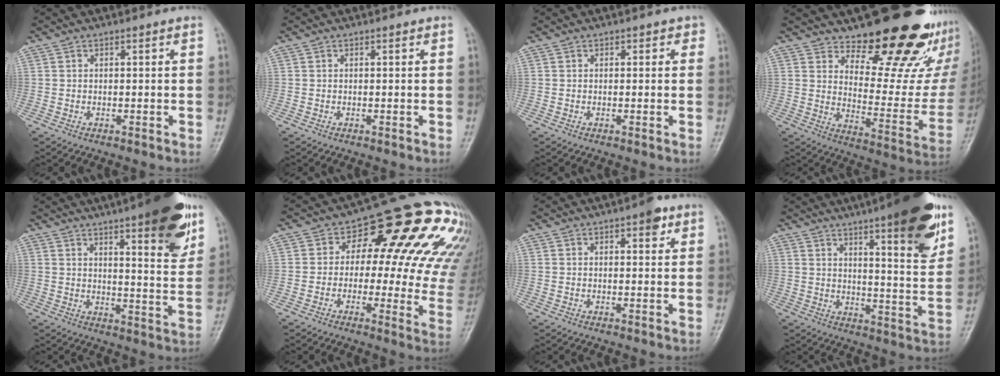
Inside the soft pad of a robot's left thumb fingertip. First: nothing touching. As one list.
[{"total": 0.0}, {"total": 1.3, "force": [0.5, 0.9, 0.7], "torque": [0.009, 0.002, 0.000]}, {"total": 24.3, "force": [17.4, 9.3, 14.1], "torque": [-0.148, -0.134, 0.238]}, {"total": 13.4, "force": [7.6, 3.2, 10.5], "torque": [-0.113, -0.035, 0.097]}, {"total": 21.7, "force": [7.5, 11.4, 16.9], "torque": [-0.159, 0.019, 0.079]}, {"total": 3.4, "force": [1.9, 1.4, 2.5], "torque": [-0.021, -0.004, 0.020]}, {"total": 18.2, "force": [10.7, 3.5, 14.3], "torque": [-0.169, -0.053, 0.151]}]